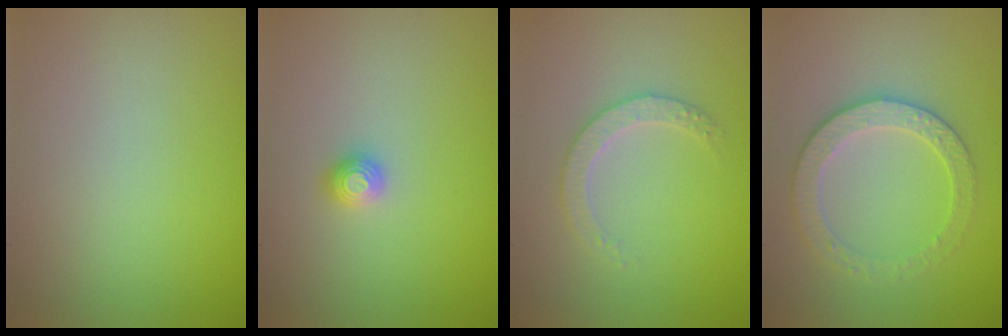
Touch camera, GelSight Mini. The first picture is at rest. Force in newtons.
{"total": 1.2, "press": 1.1, "slide": 0.3}
{"total": 2.5, "press": 2.4, "slide": 0.7}
{"total": 3.4, "press": 3.3, "slide": 0.6}